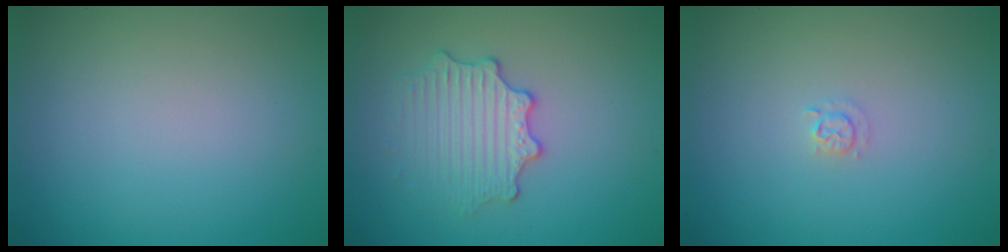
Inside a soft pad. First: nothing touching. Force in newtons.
{"total": 2.9, "press": 2.8, "slide": 0.9}
{"total": 0.9, "press": 0.9, "slide": 0.1}